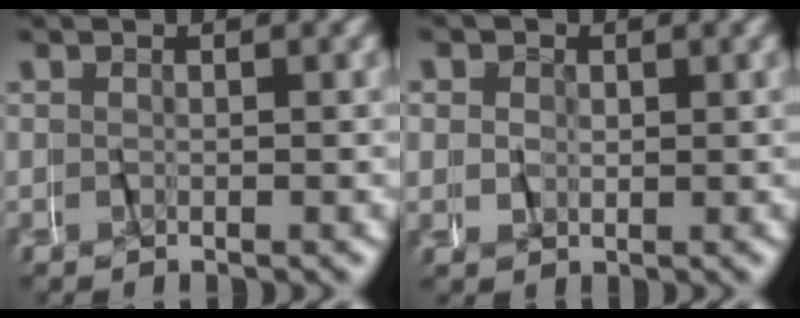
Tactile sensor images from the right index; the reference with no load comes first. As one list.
[{"total": 1.5, "force": [1.1, 1.0, -0.4], "torque": [0.010, 0.001, 0.017]}]